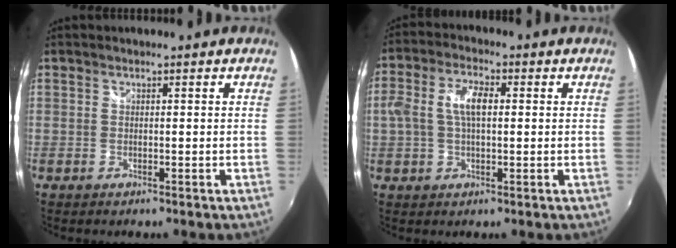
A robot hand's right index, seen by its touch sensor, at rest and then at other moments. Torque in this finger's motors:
{"motor_torque": [0.42, 0.14, 0.18, 0.11]}